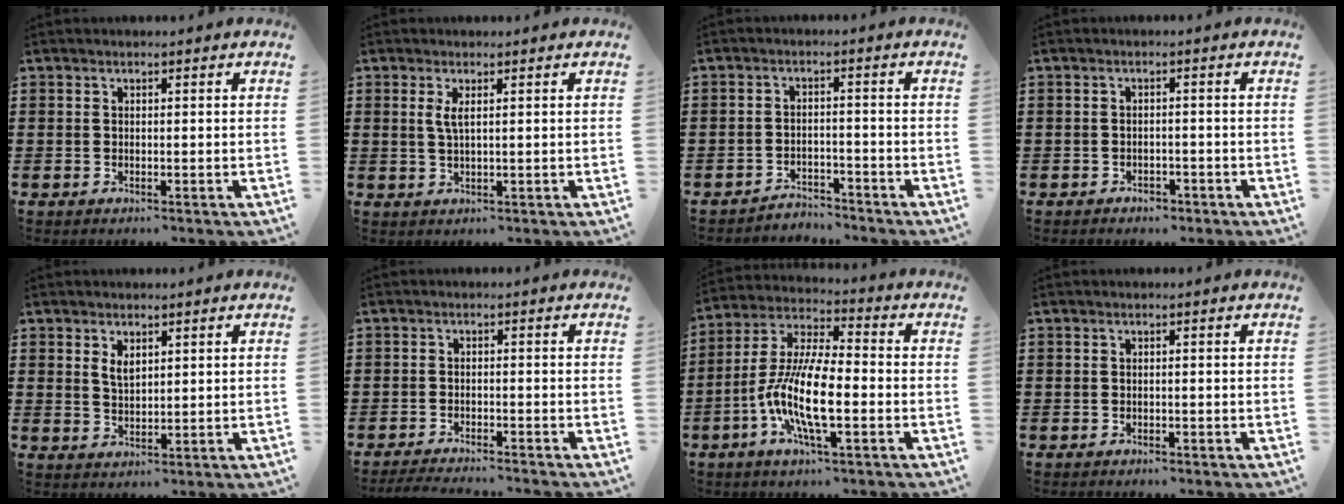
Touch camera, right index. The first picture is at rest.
{"total": 2.0, "force": [0.6, 0.3, 1.9], "torque": [-0.041, 0.001, 0.010]}
{"total": 2.9, "force": [-2.9, 0.4, -0.1], "torque": [-0.008, 0.002, -0.063]}
{"total": 1.5, "force": [-1.4, 0.6, 0.1], "torque": [-0.008, 0.002, -0.031]}
{"total": 2.4, "force": [1.4, 1.2, 1.5], "torque": [-0.024, 0.000, 0.023]}
{"total": 2.5, "force": [-2.4, -0.2, 0.3], "torque": [-0.006, -0.001, -0.051]}
{"total": 11.3, "force": [-3.6, 2.8, 10.3], "torque": [-0.231, -0.014, -0.074]}
{"total": 0.5, "force": [-0.5, 0.2, 0.1], "torque": [-0.003, 0.001, -0.011]}